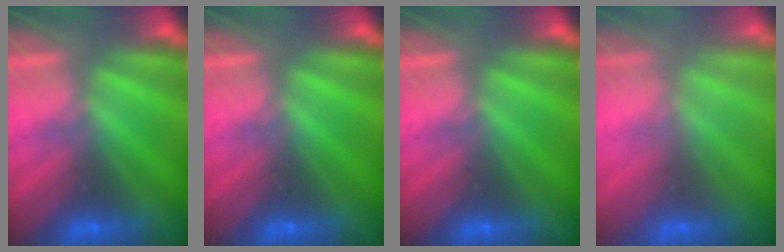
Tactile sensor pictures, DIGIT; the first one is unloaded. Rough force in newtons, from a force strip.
{"total": 0.0}
{"total": 0.0}
{"total": 2.5}